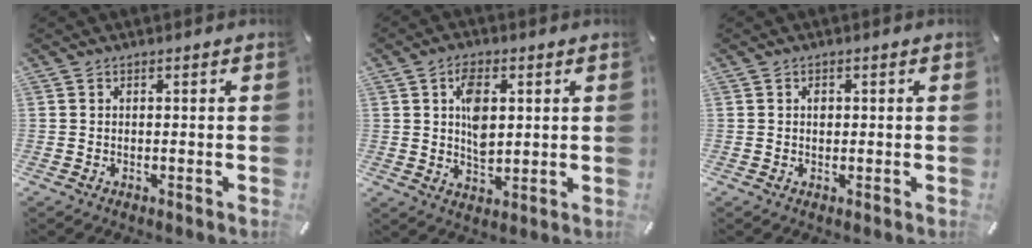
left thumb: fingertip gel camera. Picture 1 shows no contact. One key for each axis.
{"total": 7.5, "fx": 1.9, "fy": 4.6, "fz": 5.6, "tx": -0.088, "ty": -0.004, "tz": 0.029}
{"total": 1.1, "fx": 0.2, "fy": 0.9, "fz": 0.6, "tx": -0.006, "ty": -0.001, "tz": 0.001}